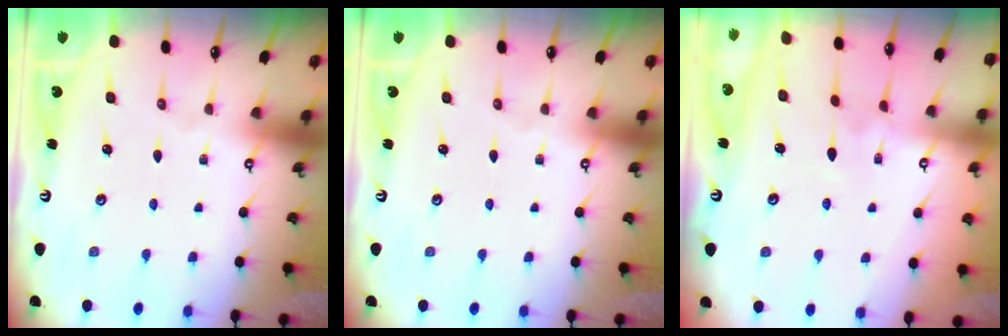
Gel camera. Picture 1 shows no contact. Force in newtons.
{"total": 0.0}
{"total": 3.2, "press": 3.2, "slide": 0.4}